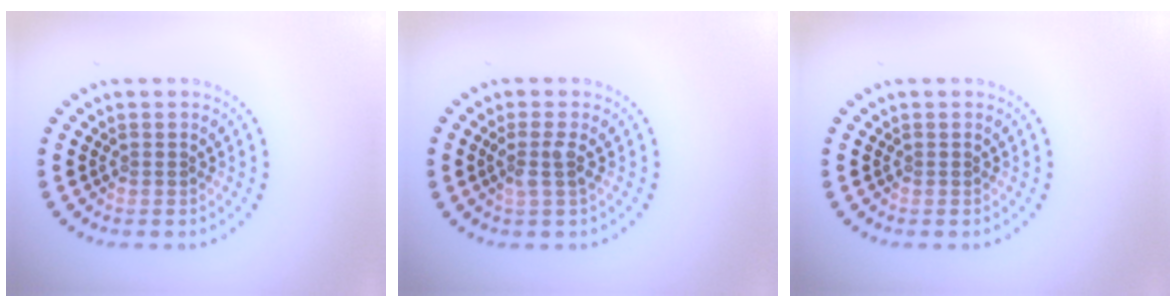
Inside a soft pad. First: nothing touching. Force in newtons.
{"total": 1.9, "press": 1.4, "slide": 1.2}
{"total": 0.0}